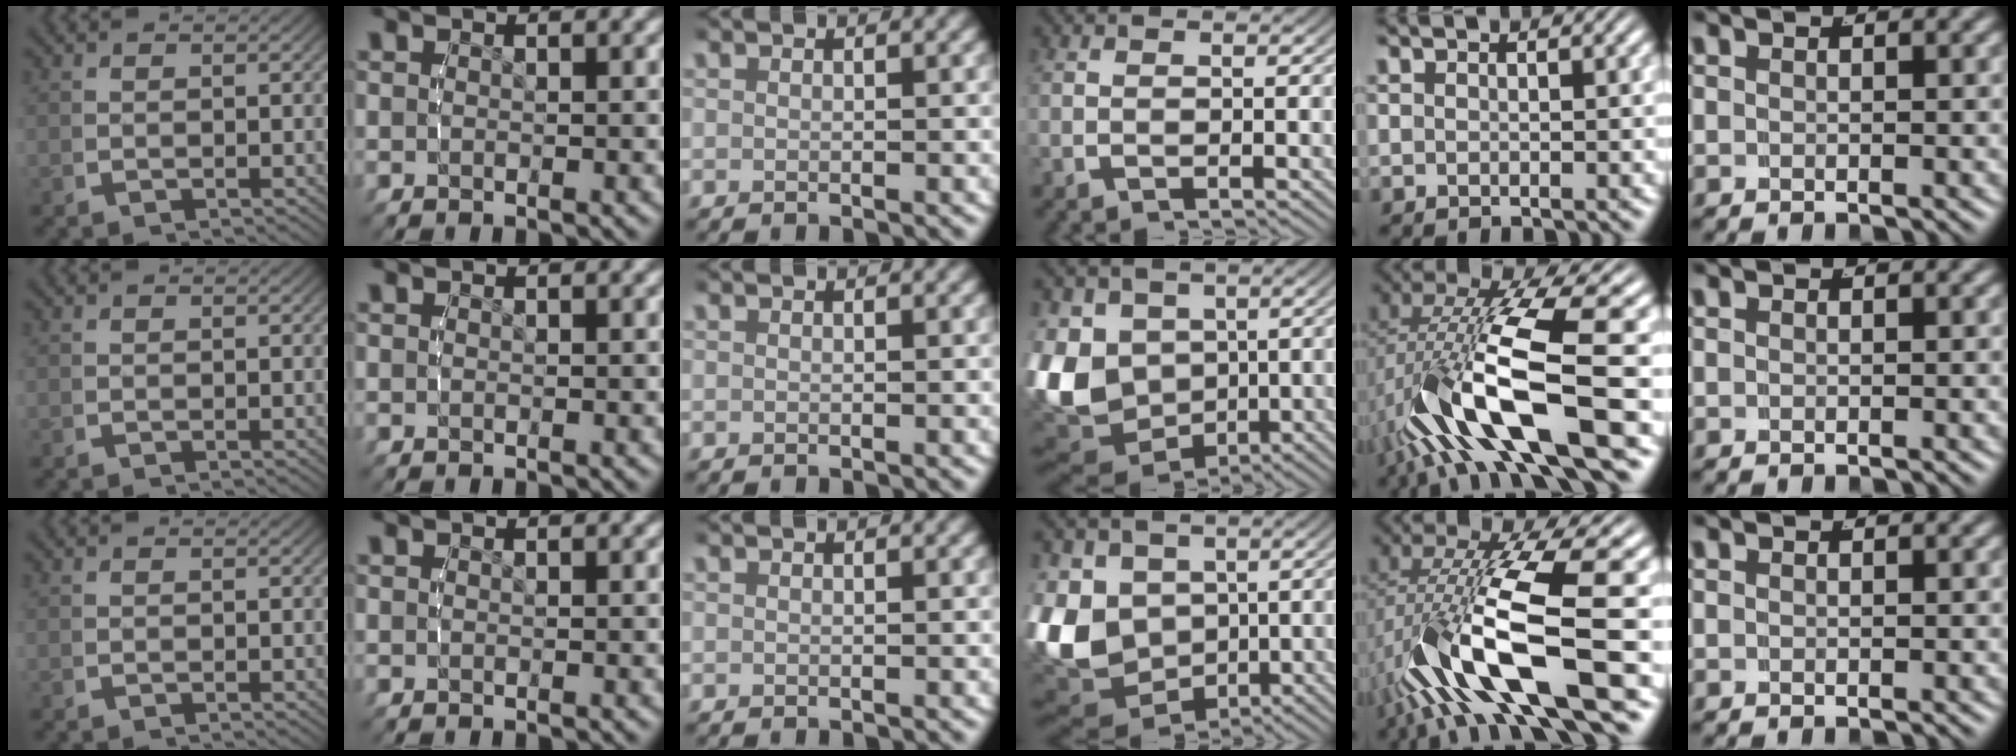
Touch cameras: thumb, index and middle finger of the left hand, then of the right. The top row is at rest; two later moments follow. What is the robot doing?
{"motion": "lift_and_place", "object": "pen"}